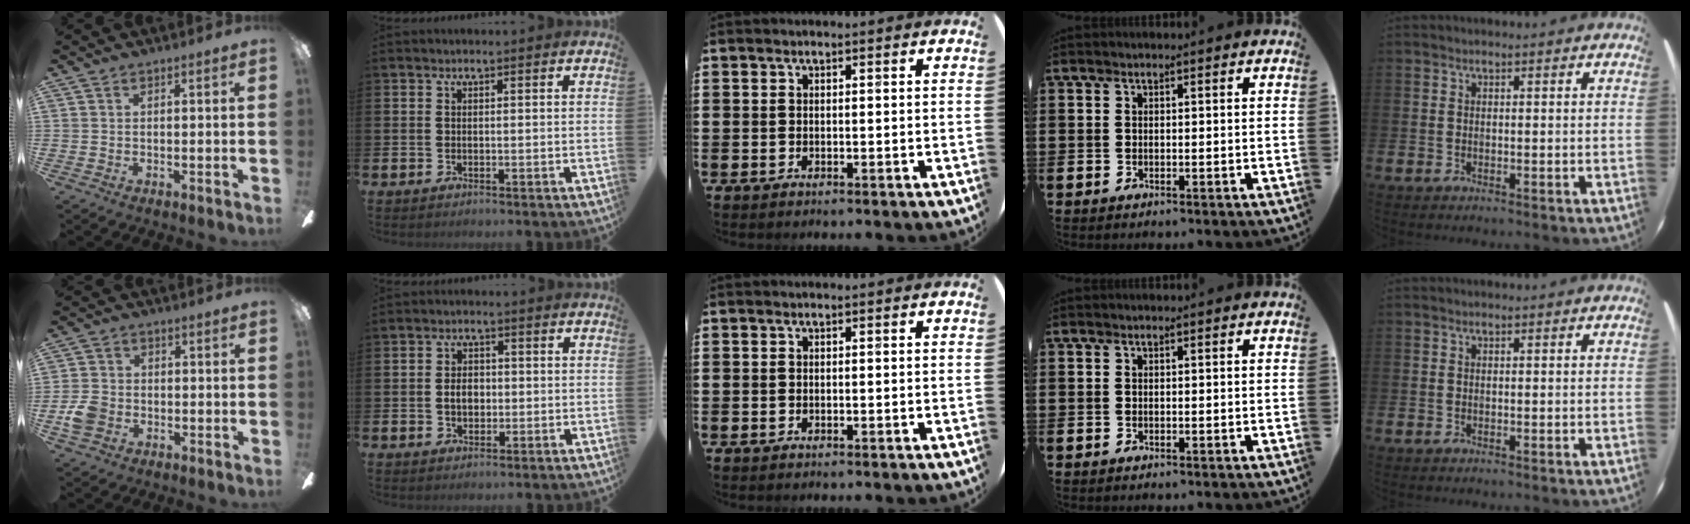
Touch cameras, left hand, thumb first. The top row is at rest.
{"thumb": {"total": 5.7, "force": [-2.2, 4.4, 2.8], "torque": [-0.055, 0.012, -0.043]}, "index": {"total": 3.1, "force": [-0.2, 2.3, 2.0], "torque": [-0.024, 0.003, -0.010]}}